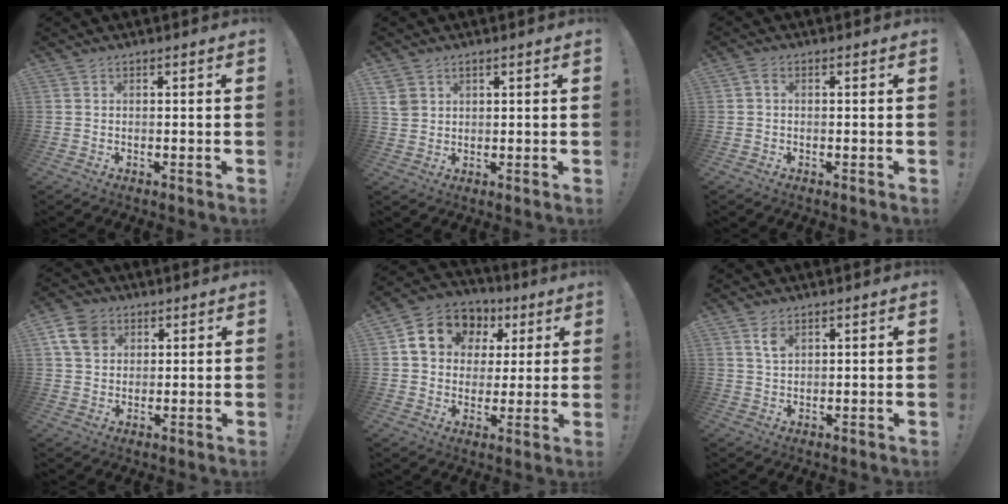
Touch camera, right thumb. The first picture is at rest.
{"total": 3.8, "force": [2.1, 2.8, 1.4], "torque": [-0.020, -0.006, 0.041]}
{"total": 2.0, "force": [0.0, 1.3, 1.5], "torque": [-0.036, 0.008, 0.001]}
{"total": 9.1, "force": [3.9, 6.9, 4.5], "torque": [-0.086, -0.006, 0.078]}
{"total": 13.4, "force": [5.3, 10.8, 5.9], "torque": [-0.090, -0.017, 0.106]}
{"total": 3.8, "force": [2.1, 1.8, 2.5], "torque": [-0.046, -0.007, 0.036]}